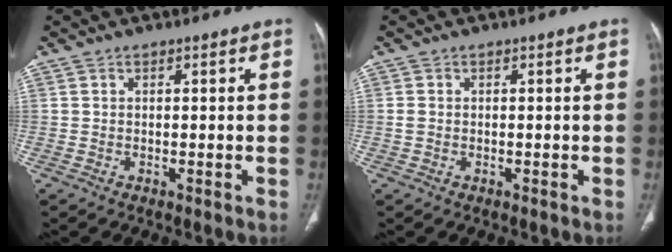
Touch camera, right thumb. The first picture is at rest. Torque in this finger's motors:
{"motor_torque": [0.03, 0.29, 0.01, 0.50, 0.07]}